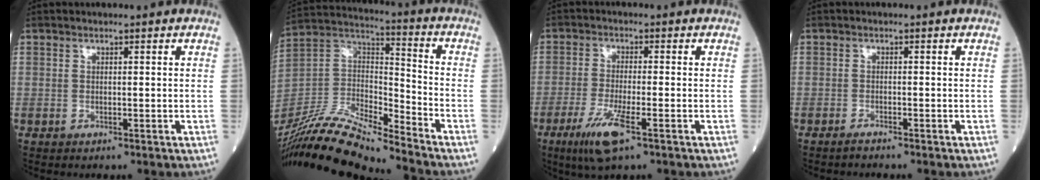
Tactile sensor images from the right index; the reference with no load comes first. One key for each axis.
{"total": 18.4, "fx": -16.7, "fy": 0.9, "fz": 7.6, "tx": -0.161, "ty": 0.013, "tz": -0.314}
{"total": 7.0, "fx": -3.8, "fy": 0.6, "fz": 5.8, "tx": -0.122, "ty": -0.018, "tz": -0.069}
{"total": 0.9, "fx": -0.8, "fy": -0.1, "fz": 0.3, "tx": -0.010, "ty": -0.002, "tz": -0.012}